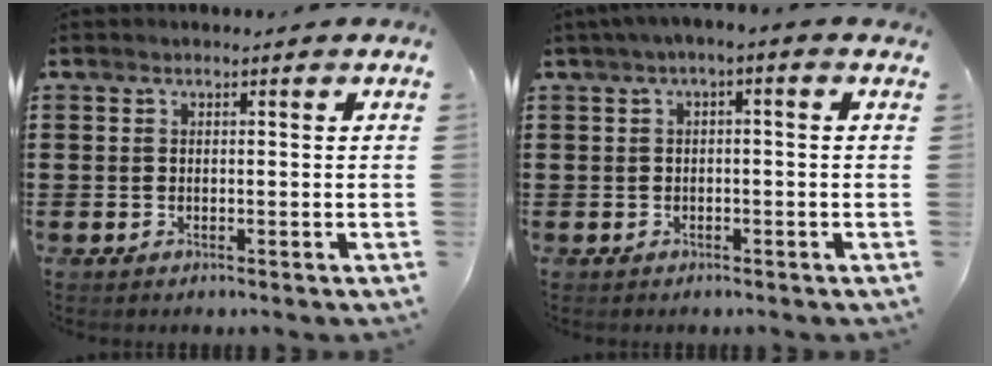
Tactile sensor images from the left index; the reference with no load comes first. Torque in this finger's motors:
{"motor_torque": [2.14, 0.00, 0.23, 0.02]}